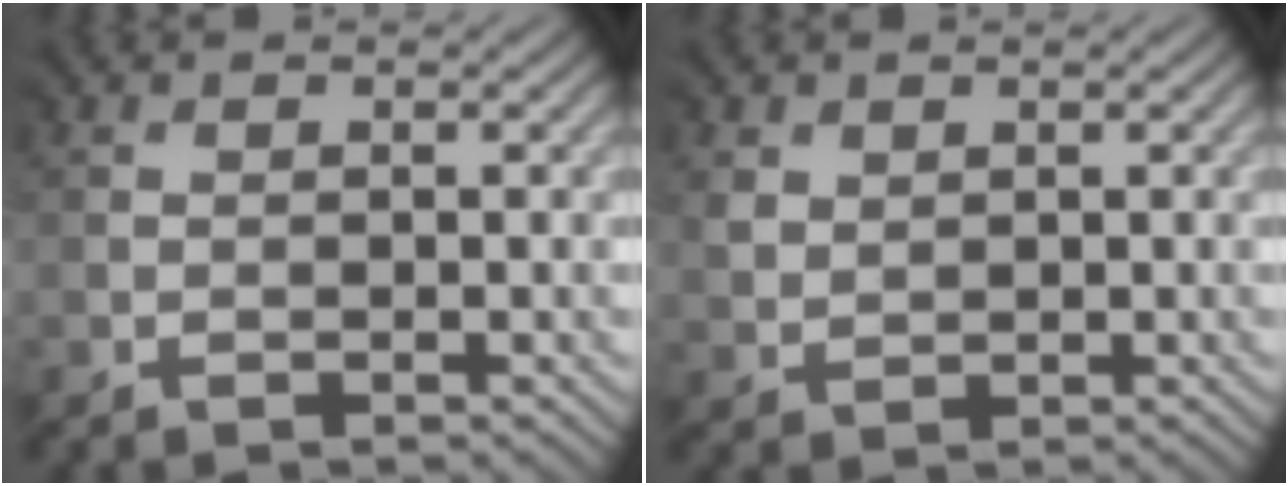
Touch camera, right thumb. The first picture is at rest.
{"total": 2.4, "force": [1.8, 1.2, -1.0], "torque": [0.015, 0.001, 0.034]}